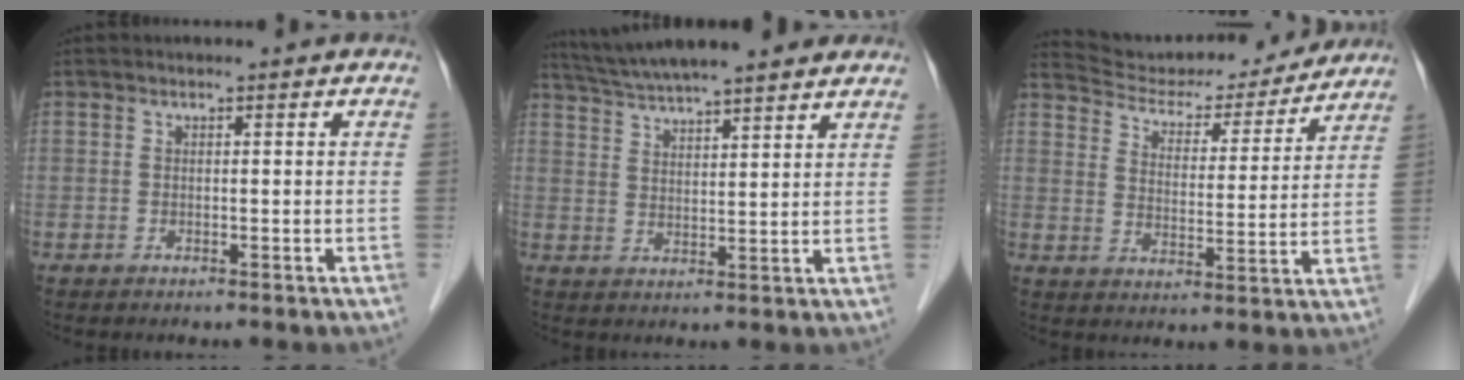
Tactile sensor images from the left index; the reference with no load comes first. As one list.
[{"total": 15.5, "force": [13.6, 1.7, 7.2], "torque": [-0.121, 0.034, 0.207]}, {"total": 17.6, "force": [16.8, 3.6, 4.2], "torque": [-0.057, -0.003, 0.233]}]